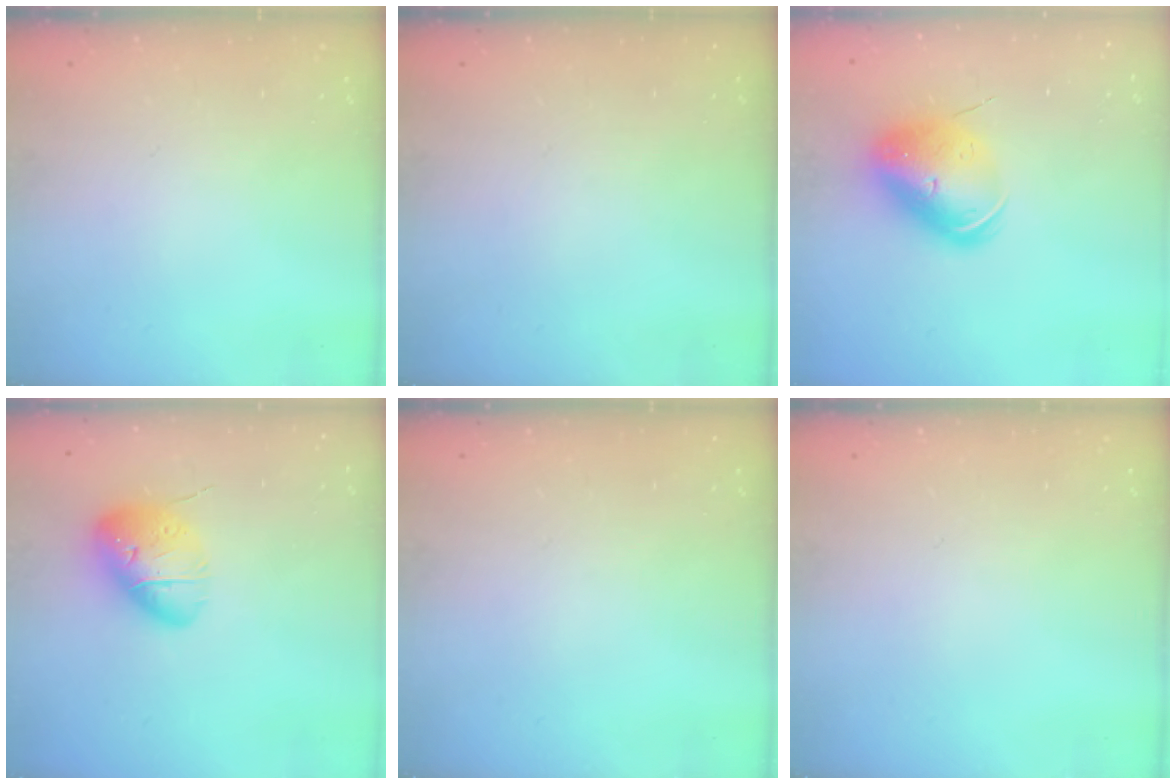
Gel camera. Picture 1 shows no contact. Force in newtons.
{"total": 0.0}
{"total": 12.8, "press": 12.6, "slide": 2.6}
{"total": 16.3, "press": 15.9, "slide": 3.7}
{"total": 0.0}
{"total": 0.0}